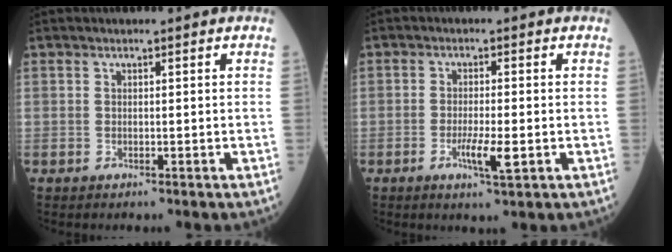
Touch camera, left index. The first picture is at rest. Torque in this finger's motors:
{"motor_torque": [0.03, 0.03, 0.10, 0.03]}